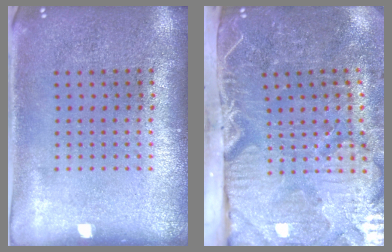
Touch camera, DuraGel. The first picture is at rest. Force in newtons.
{"total": 5.4, "press": 4.4, "slide": 3.0}